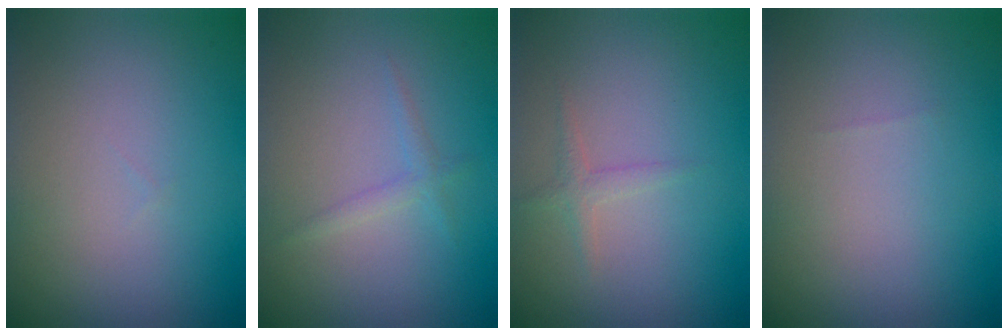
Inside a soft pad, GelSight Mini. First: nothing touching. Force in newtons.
{"total": 1.1, "press": 1.1, "slide": 0.1}
{"total": 1.1, "press": 1.1, "slide": 0.1}
{"total": 0.0}